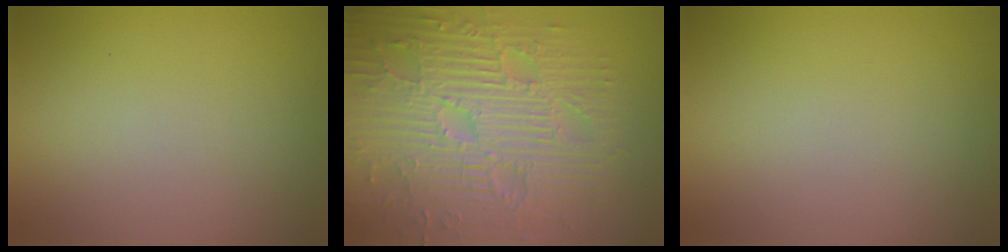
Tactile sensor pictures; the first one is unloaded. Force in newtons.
{"total": 9.4, "press": 6.6, "slide": 6.7}
{"total": 0.0}